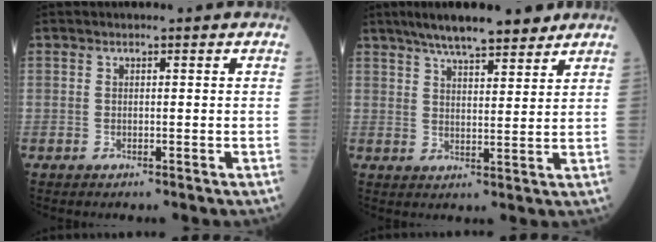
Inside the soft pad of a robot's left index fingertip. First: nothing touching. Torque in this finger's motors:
{"motor_torque": [-0.07, -0.45, 0.14, 0.05]}